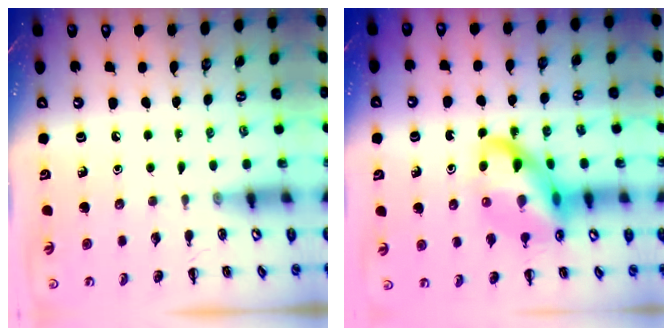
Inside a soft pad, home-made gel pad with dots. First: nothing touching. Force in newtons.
{"total": 15.9, "press": 15.6, "slide": 2.9}